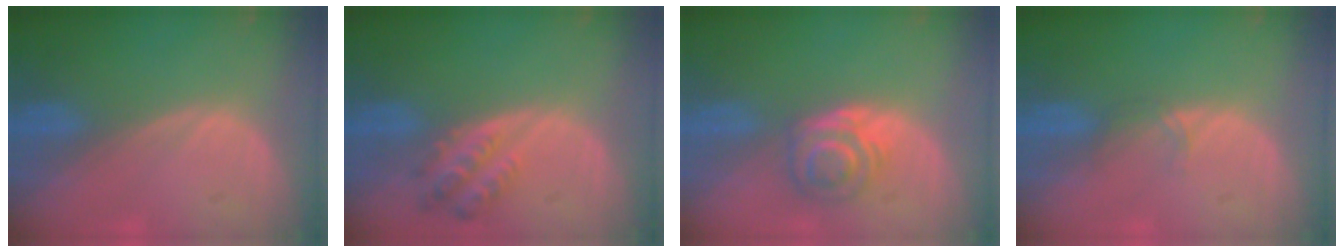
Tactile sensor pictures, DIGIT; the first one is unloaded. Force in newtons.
{"total": 4.8, "press": 4.8, "slide": 0.5}
{"total": 5.2, "press": 4.9, "slide": 1.8}
{"total": 1.3, "press": 1.2, "slide": 0.2}